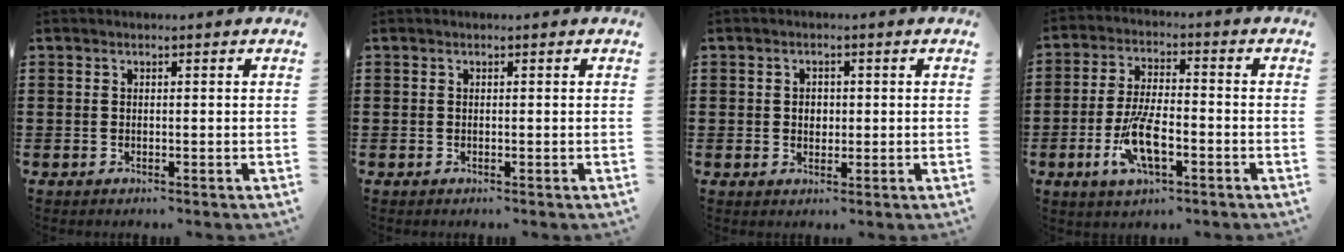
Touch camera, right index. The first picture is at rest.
{"total": 0.0}
{"total": 1.9, "force": [0.2, 1.5, 1.0], "torque": [-0.023, 0.010, 0.001]}
{"total": 8.5, "force": [-3.2, 3.2, 7.2], "torque": [-0.164, -0.011, -0.062]}